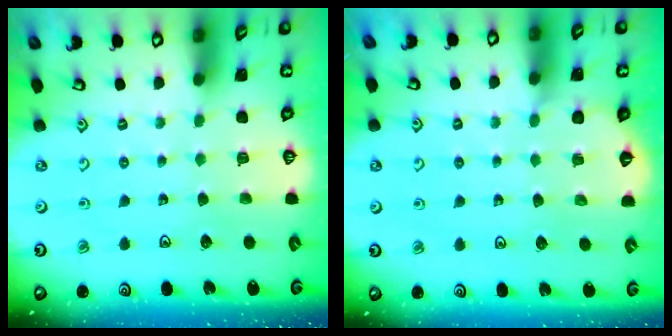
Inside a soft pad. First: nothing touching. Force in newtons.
{"total": 2.9, "press": 2.8, "slide": 0.4}